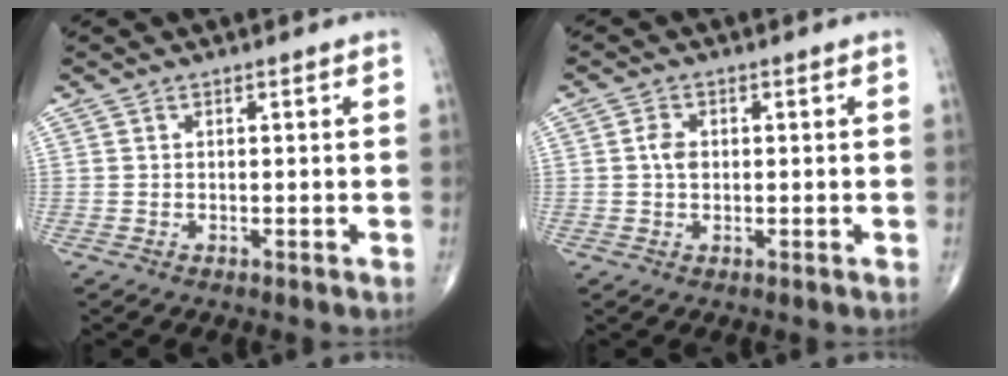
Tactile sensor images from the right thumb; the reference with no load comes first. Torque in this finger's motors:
{"motor_torque": [0.40, 0.68, 0.18, -0.13, 0.03]}